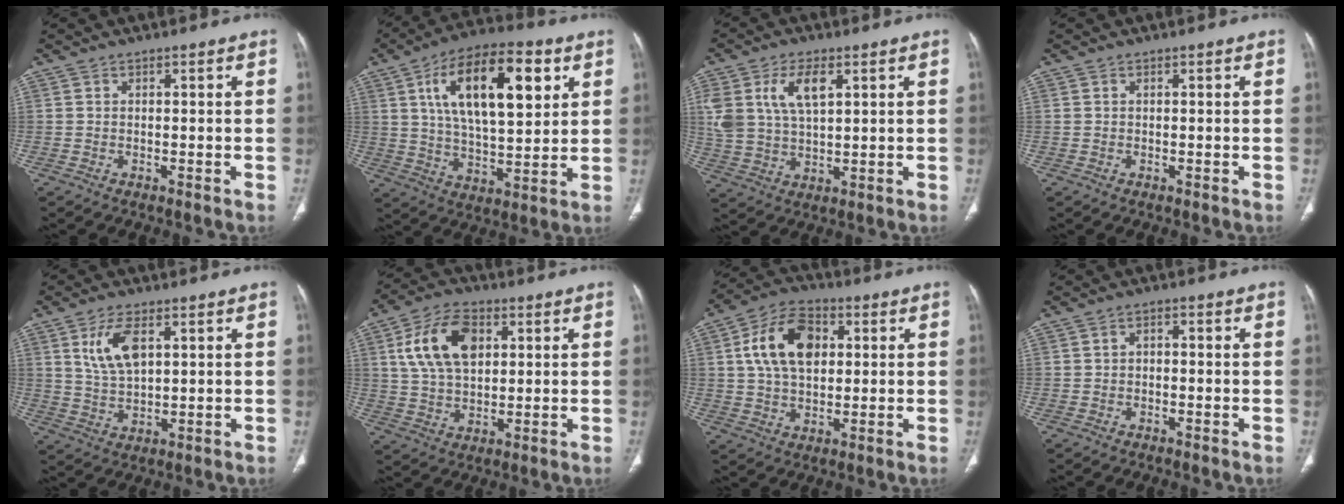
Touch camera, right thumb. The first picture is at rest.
{"total": 20.7, "force": [7.3, 9.0, 17.1], "torque": [-0.259, -0.013, 0.120]}
{"total": 10.9, "force": [4.1, 5.7, 8.3], "torque": [-0.170, -0.003, 0.086]}
{"total": 0.0}
{"total": 8.0, "force": [3.1, 3.8, 6.4], "torque": [-0.121, -0.010, 0.067]}
{"total": 13.4, "force": [4.0, 8.2, 9.8], "torque": [-0.168, 0.001, 0.075]}
{"total": 13.5, "force": [3.0, 8.6, 10.0], "torque": [-0.161, 0.010, 0.048]}
{"total": 1.3, "force": [-0.3, 1.0, 0.9], "torque": [-0.010, 0.009, -0.008]}